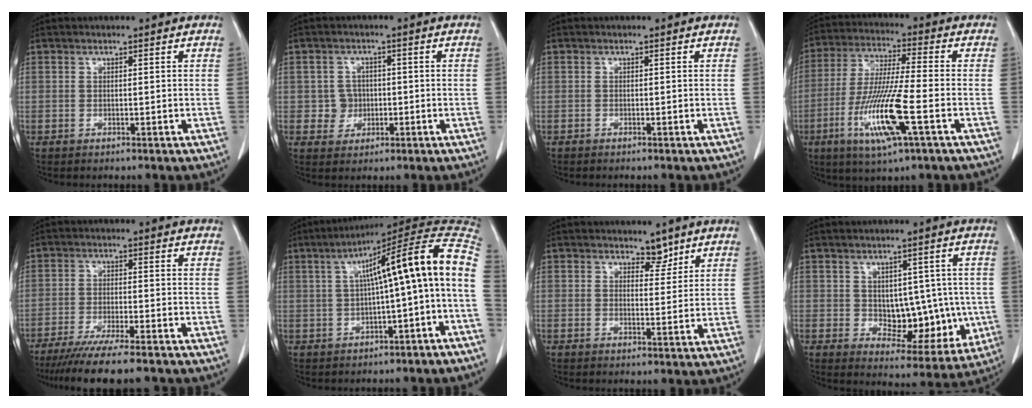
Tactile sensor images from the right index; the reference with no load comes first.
{"total": 3.3, "force": [-0.3, 3.3, 0.6], "torque": [0.003, 0.008, -0.001]}
{"total": 0.0}
{"total": 13.8, "force": [-4.8, 0.6, 12.9], "torque": [-0.262, -0.021, -0.091]}
{"total": 14.2, "force": [-12.1, 1.0, 7.2], "torque": [-0.109, -0.034, -0.187]}
{"total": 15.3, "force": [-0.1, 0.6, 15.3], "torque": [-0.216, 0.052, -0.003]}
{"total": 2.7, "force": [2.1, 1.4, 0.8], "torque": [-0.004, -0.004, 0.031]}
{"total": 10.0, "force": [-0.6, 6.1, 7.9], "torque": [-0.086, 0.012, 0.012]}